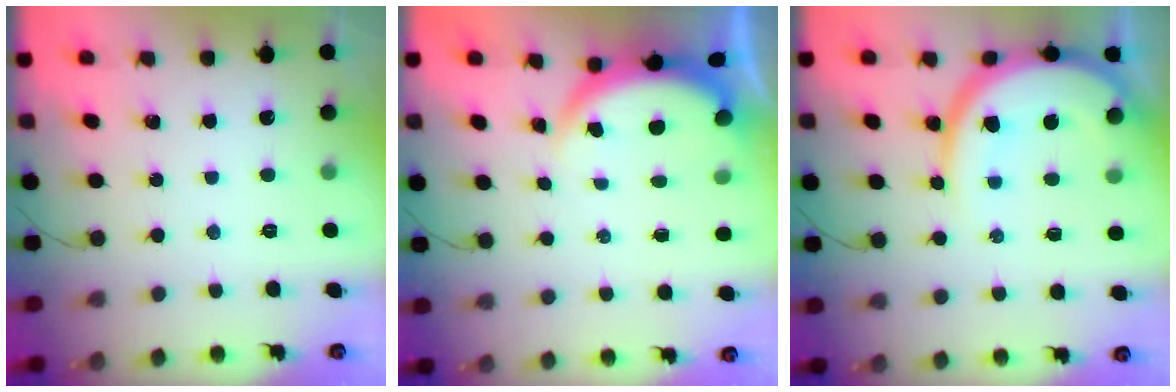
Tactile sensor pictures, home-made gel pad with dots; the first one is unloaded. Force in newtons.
{"total": 4.0, "press": 4.0, "slide": 0.2}
{"total": 13.7, "press": 13.7, "slide": 1.4}